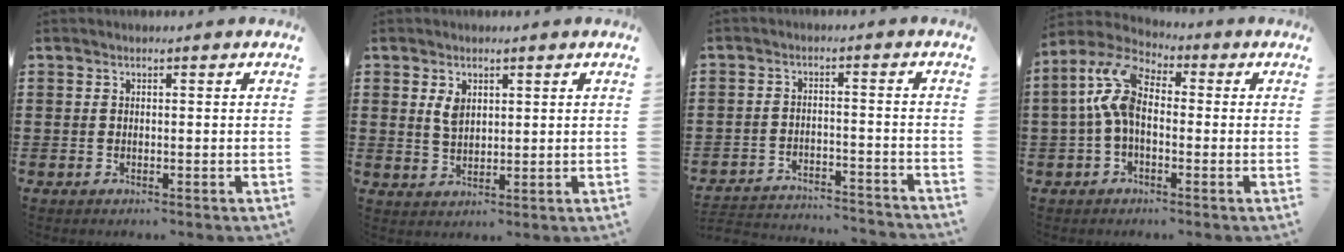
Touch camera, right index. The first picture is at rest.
{"total": 3.0, "force": [1.3, 1.8, 2.1], "torque": [-0.047, 0.005, 0.024]}
{"total": 3.5, "force": [-3.5, 0.4, 0.5], "torque": [-0.013, 0.004, -0.075]}
{"total": 8.1, "force": [1.0, 4.8, 6.5], "torque": [-0.168, 0.000, 0.009]}